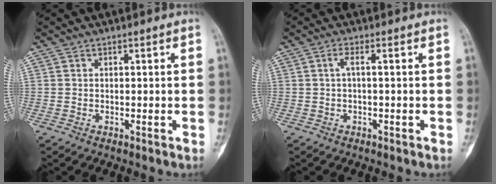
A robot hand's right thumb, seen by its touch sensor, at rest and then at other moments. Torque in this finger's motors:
{"motor_torque": [-0.02, -0.01, 0.47, 0.02, 0.04]}